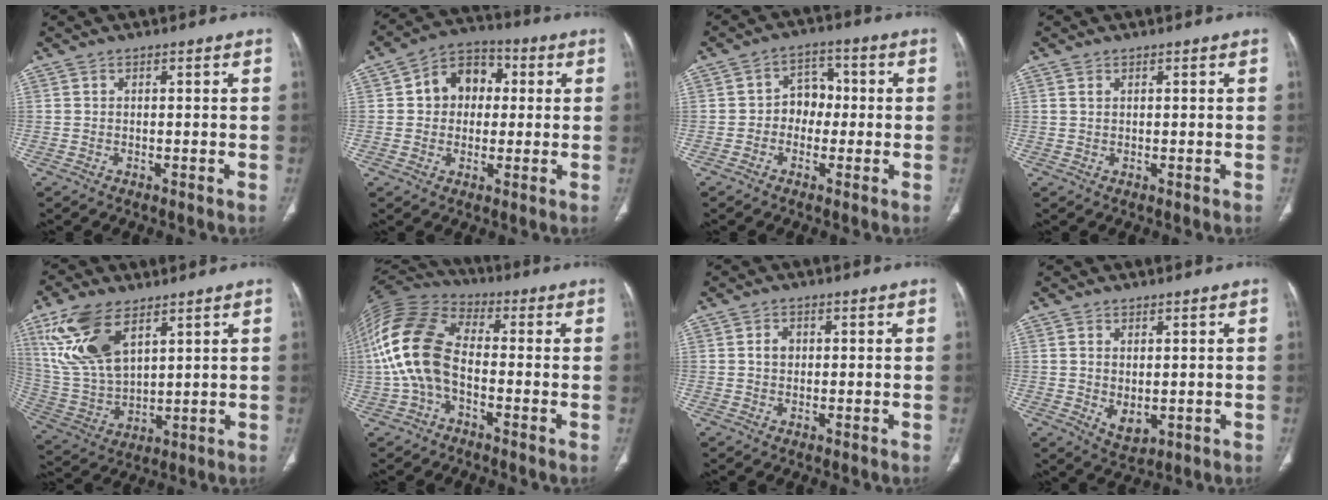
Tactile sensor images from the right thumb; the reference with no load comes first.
{"total": 9.9, "force": [1.6, 7.9, 5.8], "torque": [-0.051, 0.018, 0.014]}
{"total": 5.8, "force": [-0.6, 4.8, 3.2], "torque": [-0.012, 0.024, -0.022]}
{"total": 0.9, "force": [0.5, 0.5, 0.5], "torque": [-0.007, 0.002, 0.011]}
{"total": 16.1, "force": [8.2, 8.1, 11.3], "torque": [-0.224, -0.023, 0.171]}
{"total": 15.3, "force": [-1.8, 9.1, 12.1], "torque": [-0.258, 0.035, -0.044]}
{"total": 2.2, "force": [0.4, 1.8, 1.3], "torque": [-0.015, 0.005, 0.006]}
{"total": 4.5, "force": [-0.2, 2.8, 3.5], "torque": [-0.056, -0.009, 0.012]}